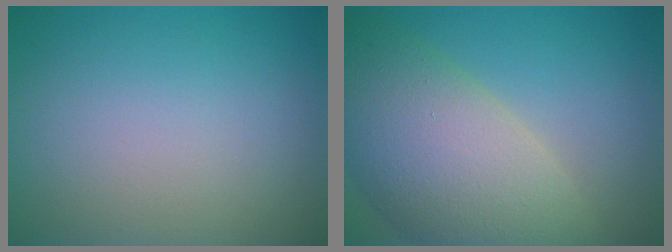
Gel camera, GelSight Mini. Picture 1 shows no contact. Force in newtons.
{"total": 10.7, "press": 10.7, "slide": 1.0}